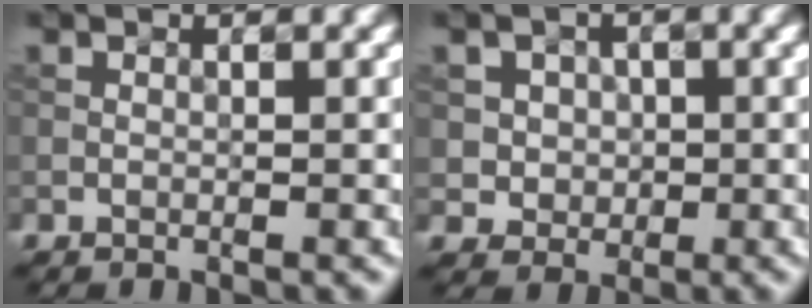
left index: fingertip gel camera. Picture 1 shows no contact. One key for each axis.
{"total": 3.4, "fx": 0.9, "fy": 3.1, "fz": 1.1, "tx": -0.007, "ty": 0.005, "tz": 0.014}